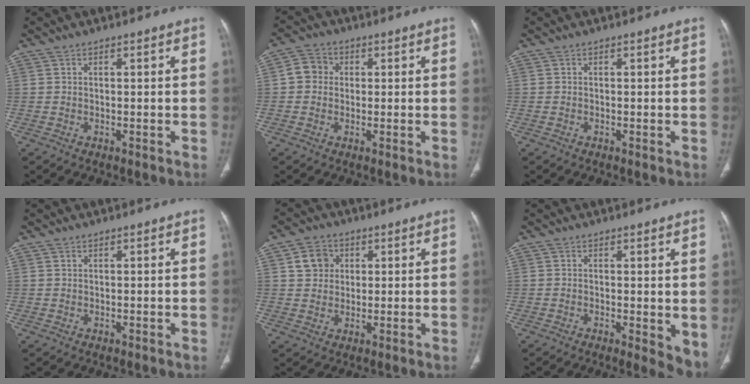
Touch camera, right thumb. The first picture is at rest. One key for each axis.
{"total": 4.5, "fx": 0.3, "fy": 4.1, "fz": 1.7, "tx": -0.017, "ty": 0.010, "tz": -0.004}
{"total": 0.0}
{"total": 0.0}
{"total": 5.5, "fx": 1.6, "fy": 4.9, "fz": 2.0, "tx": -0.011, "ty": 0.000, "tz": 0.027}
{"total": 5.4, "fx": -0.2, "fy": 2.0, "fz": 5.0, "tx": -0.059, "ty": -0.014, "tz": -0.003}